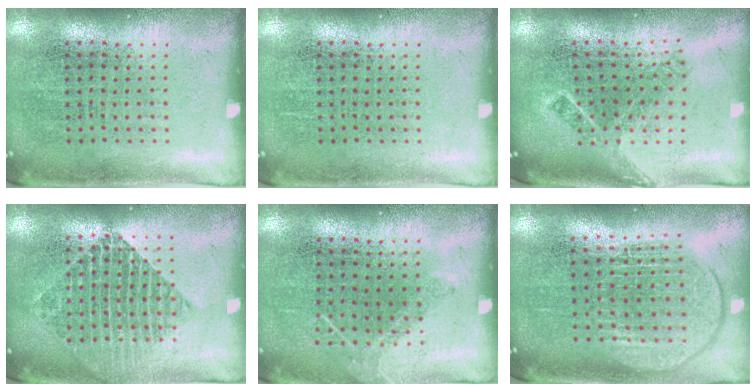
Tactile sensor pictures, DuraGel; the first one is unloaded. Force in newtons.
{"total": 0.0}
{"total": 1.9, "press": 1.3, "slide": 1.4}
{"total": 1.8, "press": 1.5, "slide": 0.9}
{"total": 1.0, "press": 0.9, "slide": 0.2}
{"total": 1.8, "press": 1.5, "slide": 1.0}